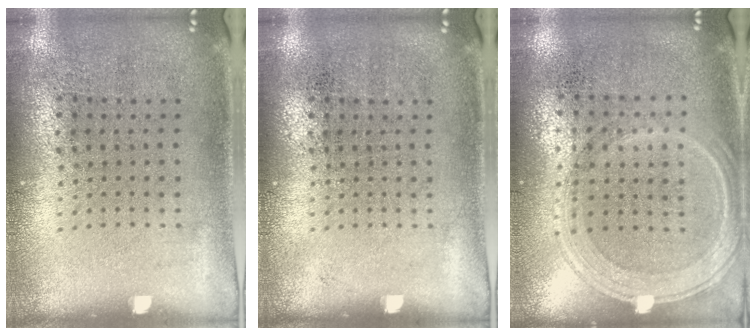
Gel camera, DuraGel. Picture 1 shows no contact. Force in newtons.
{"total": 0.0}
{"total": 1.2, "press": 1.2, "slide": 0.4}